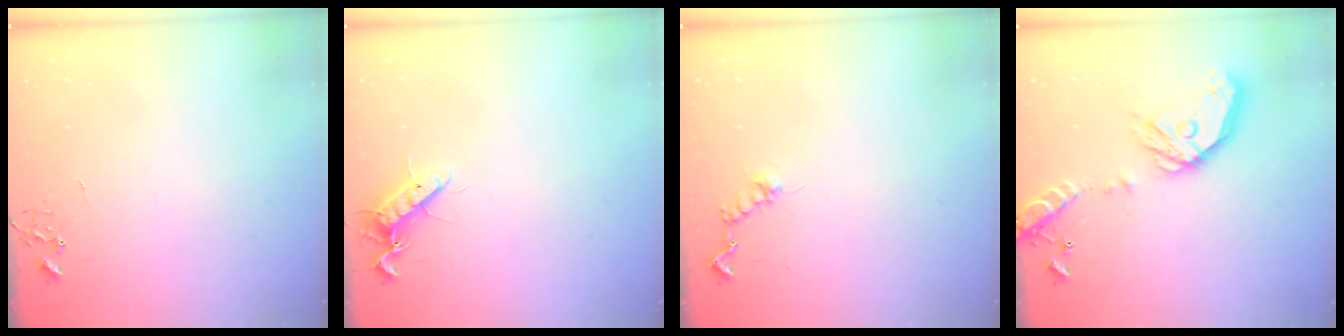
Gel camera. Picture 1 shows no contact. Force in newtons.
{"total": 11.0, "press": 10.9, "slide": 1.9}
{"total": 8.7, "press": 8.6, "slide": 0.7}
{"total": 18.1, "press": 17.8, "slide": 3.3}